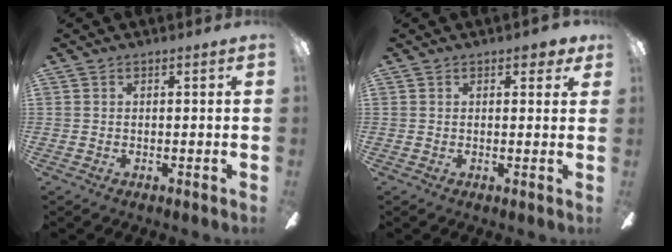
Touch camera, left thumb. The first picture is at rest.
{"total": 2.3, "force": [1.4, 1.2, 1.4], "torque": [-0.004, -0.005, 0.019]}